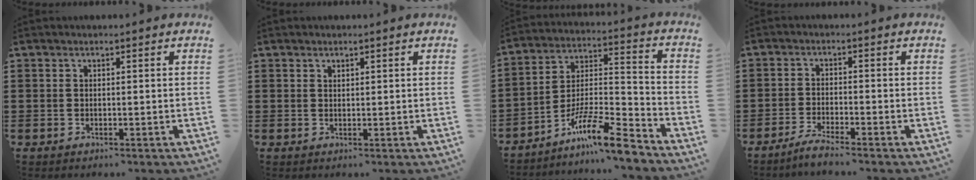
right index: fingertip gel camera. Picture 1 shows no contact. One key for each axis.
{"total": 0.7, "fx": 0.6, "fy": 0.4, "fz": 0.0, "tx": -0.002, "ty": 0.002, "tz": 0.012}
{"total": 11.3, "fx": -8.9, "fy": 1.5, "fz": 6.8, "tx": -0.117, "ty": 0.018, "tz": -0.171}
{"total": 2.7, "fx": -2.4, "fy": -0.4, "fz": 1.1, "tx": -0.018, "ty": 0.000, "tz": -0.046}